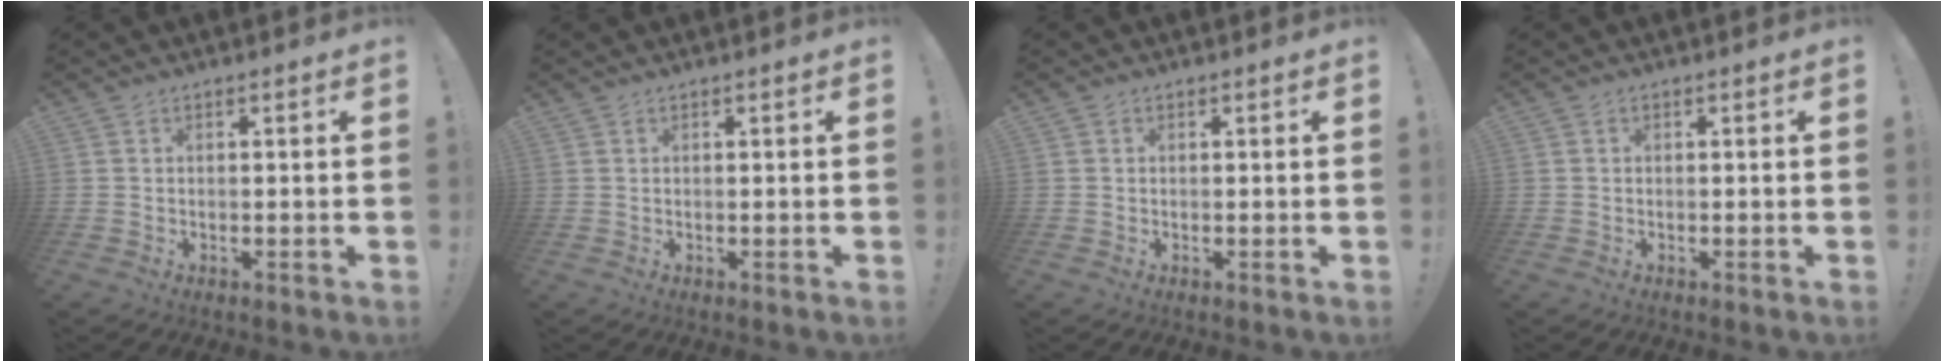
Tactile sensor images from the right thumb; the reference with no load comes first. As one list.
[{"total": 0.6, "force": [0.6, -0.1, -0.1], "torque": [0.009, -0.003, 0.009]}, {"total": 0.0}, {"total": 0.0}]